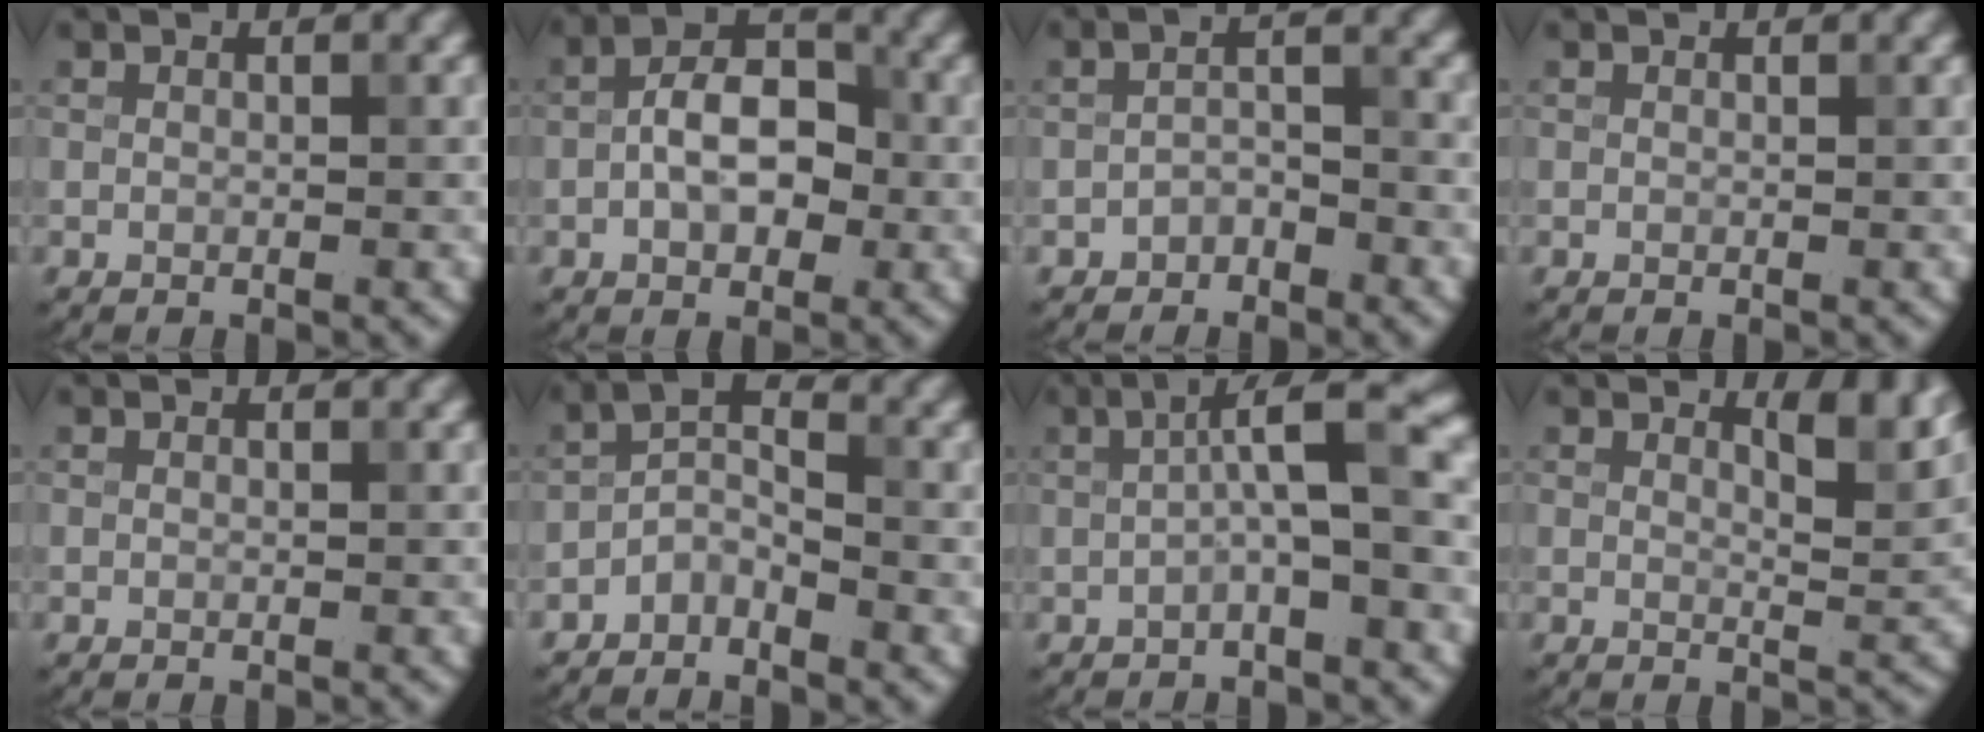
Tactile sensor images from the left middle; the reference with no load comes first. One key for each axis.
{"total": 5.2, "fx": -1.0, "fy": 3.0, "fz": 4.1, "tx": -0.066, "ty": 0.011, "tz": -0.021}
{"total": 2.0, "fx": -1.6, "fy": 0.9, "fz": 0.8, "tx": -0.016, "ty": 0.010, "tz": -0.032}
{"total": 0.0}
{"total": 0.0}
{"total": 2.4, "fx": -2.0, "fy": 0.8, "fz": 1.2, "tx": -0.023, "ty": 0.016, "tz": -0.043}
{"total": 5.1, "fx": -0.3, "fy": 0.7, "fz": 5.0, "tx": -0.085, "ty": 0.023, "tz": -0.012}
{"total": 3.7, "fx": 2.5, "fy": 1.0, "fz": 2.5, "tx": -0.032, "ty": -0.004, "tz": 0.037}